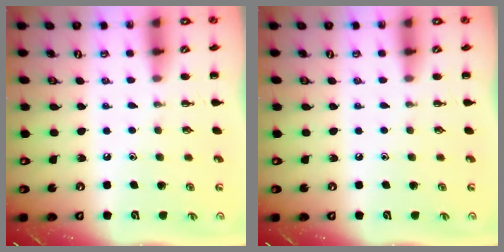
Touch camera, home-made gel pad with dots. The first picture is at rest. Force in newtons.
{"total": 0.0}